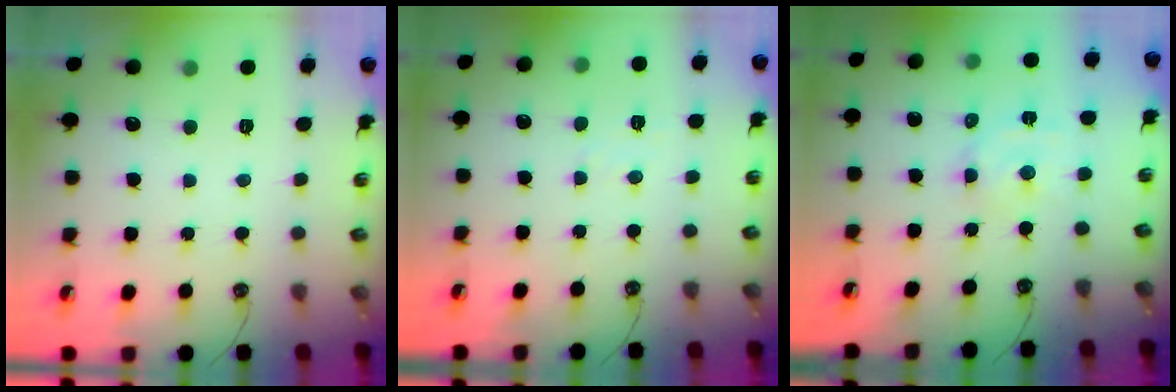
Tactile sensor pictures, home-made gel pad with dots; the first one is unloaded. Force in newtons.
{"total": 3.2, "press": 3.2, "slide": 0.4}
{"total": 4.2, "press": 4.2, "slide": 0.5}